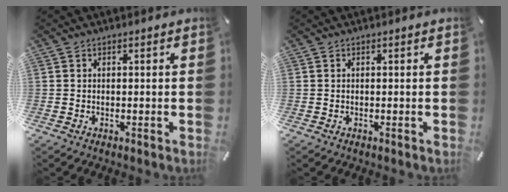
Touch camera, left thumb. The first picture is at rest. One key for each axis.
{"total": 0.0}